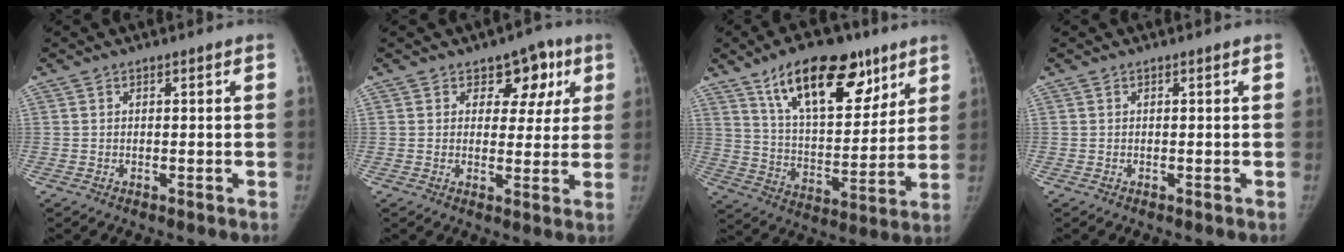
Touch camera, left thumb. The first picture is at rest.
{"total": 7.4, "force": [3.4, 5.2, 3.9], "torque": [0.001, -0.008, 0.040]}
{"total": 21.3, "force": [12.5, 9.8, 14.1], "torque": [-0.180, -0.046, 0.213]}
{"total": 0.0}